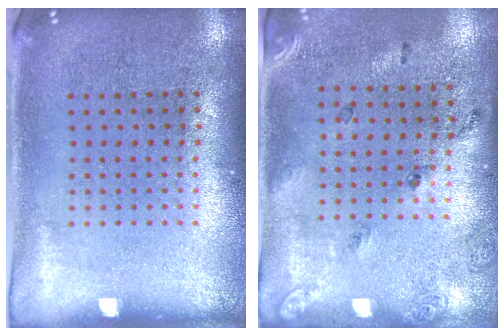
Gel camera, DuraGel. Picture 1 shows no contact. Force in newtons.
{"total": 1.7, "press": 1.0, "slide": 1.4}